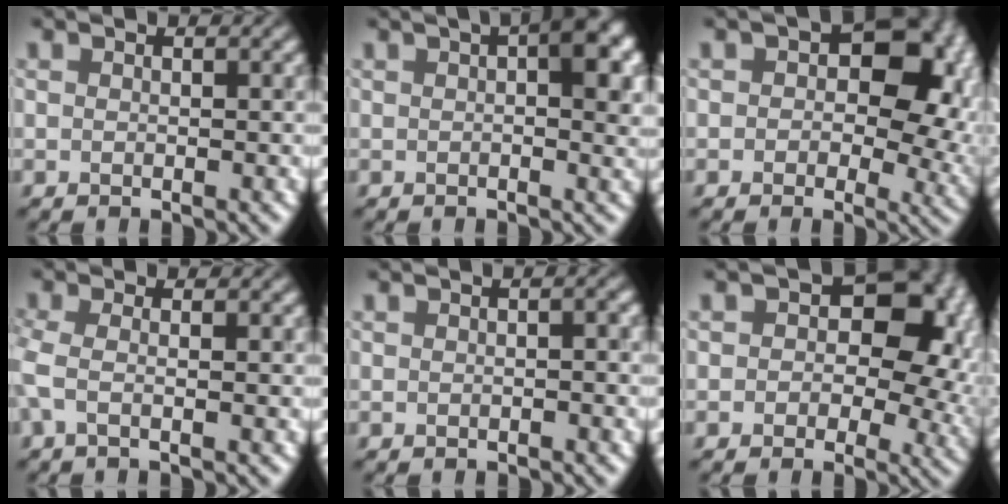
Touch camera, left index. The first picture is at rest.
{"total": 4.7, "force": [1.4, 1.3, 4.3], "torque": [-0.046, 0.009, 0.015]}
{"total": 10.4, "force": [2.0, 6.7, 7.6], "torque": [-0.066, 0.000, 0.027]}
{"total": 1.6, "force": [-0.4, 0.4, 1.5], "torque": [-0.035, -0.009, -0.017]}
{"total": 0.9, "force": [-0.2, 0.2, 0.8], "torque": [-0.008, 0.001, -0.007]}
{"total": 9.4, "force": [1.6, 6.3, 6.7], "torque": [-0.052, -0.003, 0.020]}